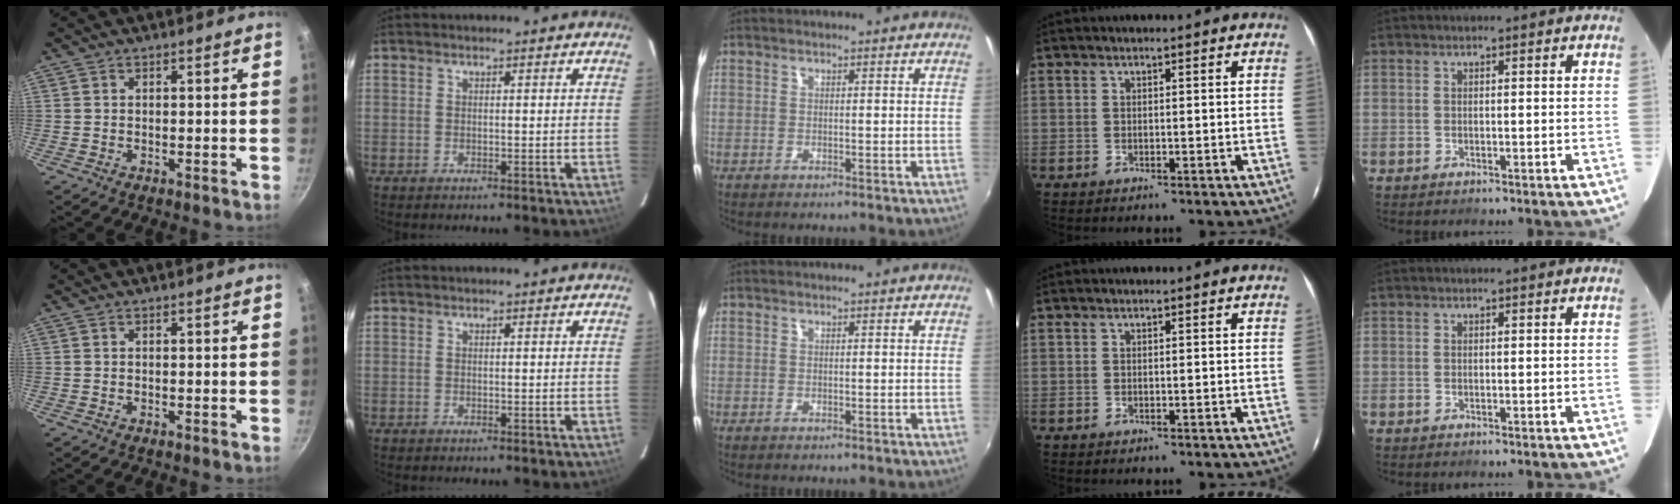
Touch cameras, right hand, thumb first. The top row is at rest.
{}